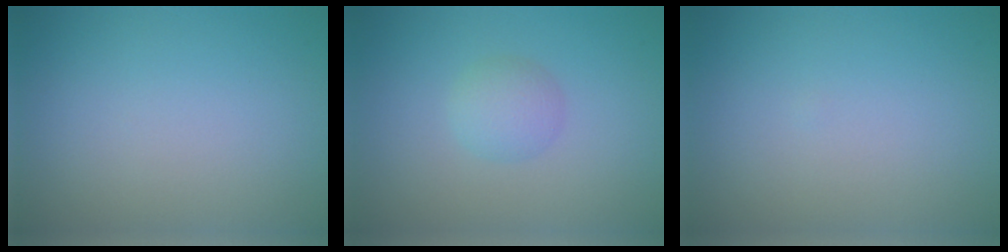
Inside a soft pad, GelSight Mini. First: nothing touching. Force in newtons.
{"total": 2.1, "press": 2.1, "slide": 0.1}
{"total": 0.0}